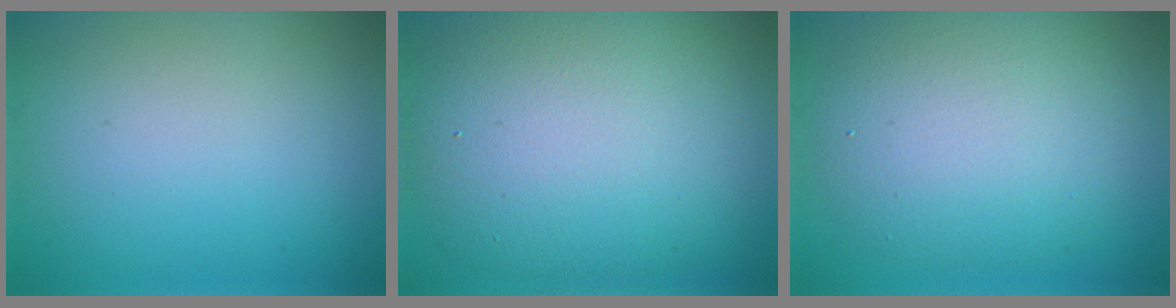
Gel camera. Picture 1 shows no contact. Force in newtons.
{"total": 12.1, "press": 12.1, "slide": 0.6}
{"total": 7.2, "press": 7.2, "slide": 0.3}